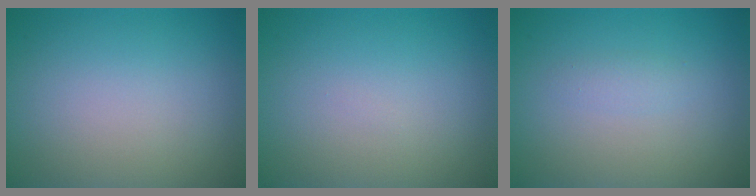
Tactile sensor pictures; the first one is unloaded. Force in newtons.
{"total": 0.0}
{"total": 0.9, "press": 0.9, "slide": 0.0}